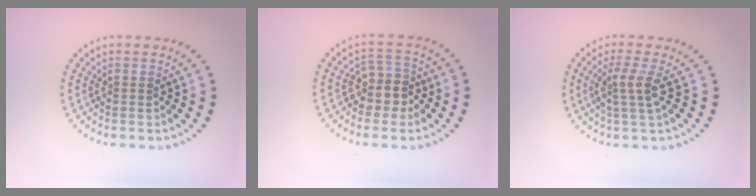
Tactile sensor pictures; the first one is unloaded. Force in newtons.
{"total": 2.9, "press": 2.4, "slide": 1.5}
{"total": 2.6, "press": 2.0, "slide": 1.7}